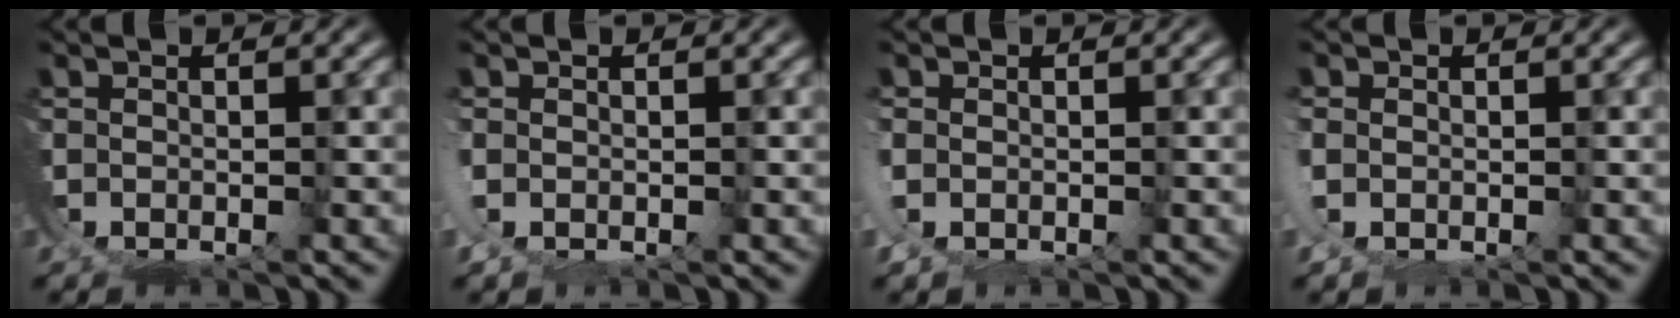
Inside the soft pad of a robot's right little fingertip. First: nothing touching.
{"total": 0.9, "force": [0.8, -0.3, -0.1], "torque": [-0.006, 0.004, 0.010]}
{"total": 0.6, "force": [0.6, 0.1, -0.1], "torque": [-0.009, 0.005, 0.006]}
{"total": 0.9, "force": [0.8, -0.1, -0.2], "torque": [-0.006, 0.006, 0.010]}